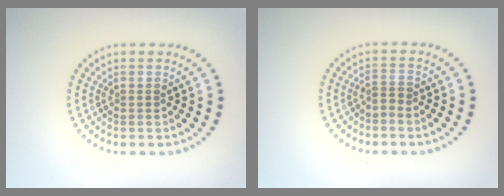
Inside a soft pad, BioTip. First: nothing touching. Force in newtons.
{"total": 1.0, "press": 0.4, "slide": 0.9}